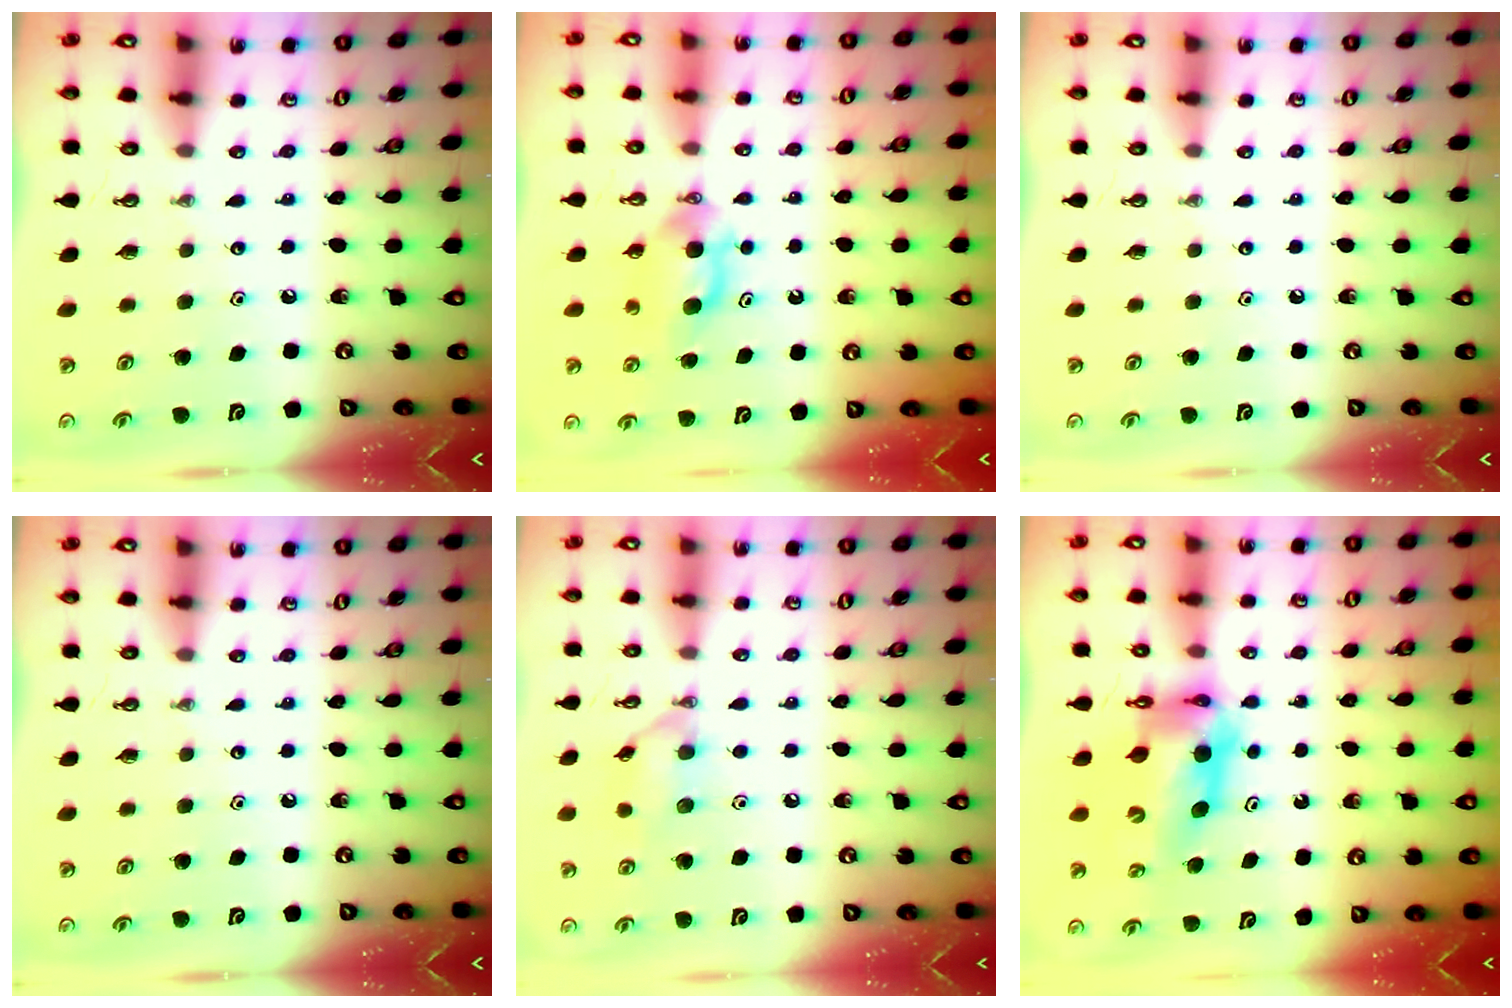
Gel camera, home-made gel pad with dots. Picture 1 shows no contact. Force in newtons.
{"total": 6.4, "press": 6.4, "slide": 0.4}
{"total": 0.0}
{"total": 0.0}
{"total": 9.9, "press": 9.9, "slide": 0.0}
{"total": 11.2, "press": 11.1, "slide": 1.0}